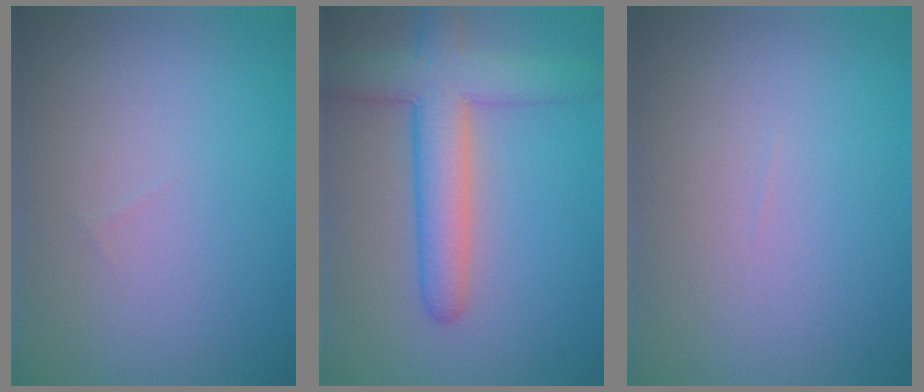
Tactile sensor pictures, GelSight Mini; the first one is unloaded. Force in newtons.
{"total": 6.3, "press": 6.3, "slide": 0.4}
{"total": 0.0}